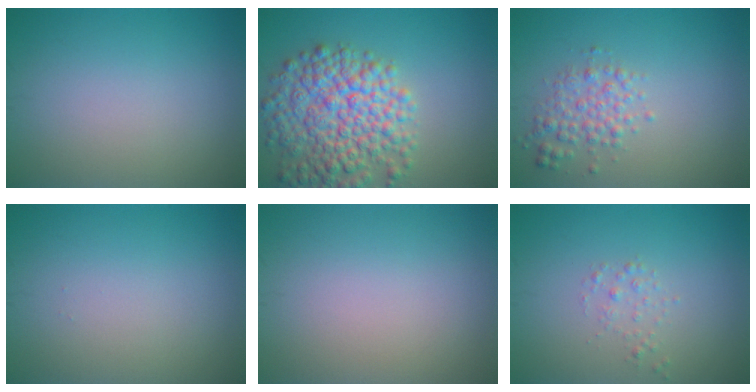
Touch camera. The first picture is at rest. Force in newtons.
{"total": 8.6, "press": 8.6, "slide": 0.4}
{"total": 2.5, "press": 2.5, "slide": 0.0}
{"total": 0.0}
{"total": 0.0}
{"total": 1.0, "press": 1.0, "slide": 0.0}